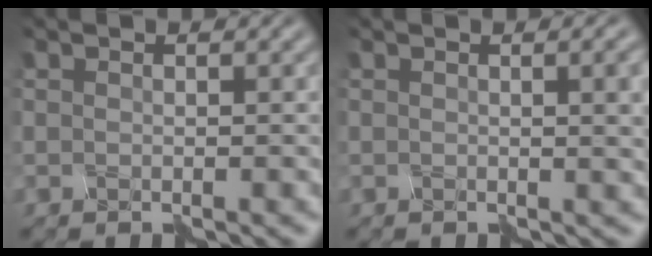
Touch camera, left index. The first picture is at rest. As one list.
[{"total": 3.1, "force": [0.8, 0.7, 2.9], "torque": [-0.018, 0.001, 0.013]}]